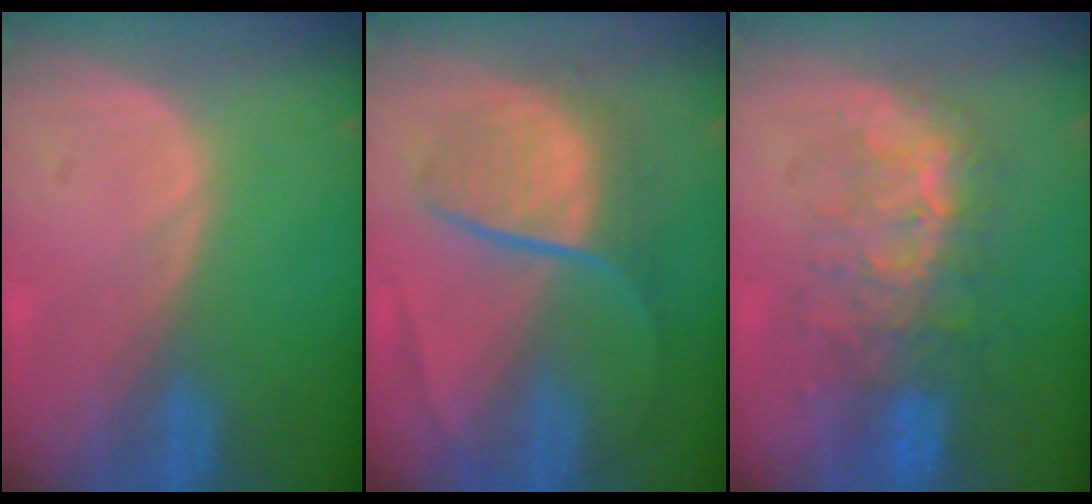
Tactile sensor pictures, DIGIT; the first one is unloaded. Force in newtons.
{"total": 8.9, "press": 7.5, "slide": 4.7}
{"total": 9.3, "press": 8.5, "slide": 4.0}